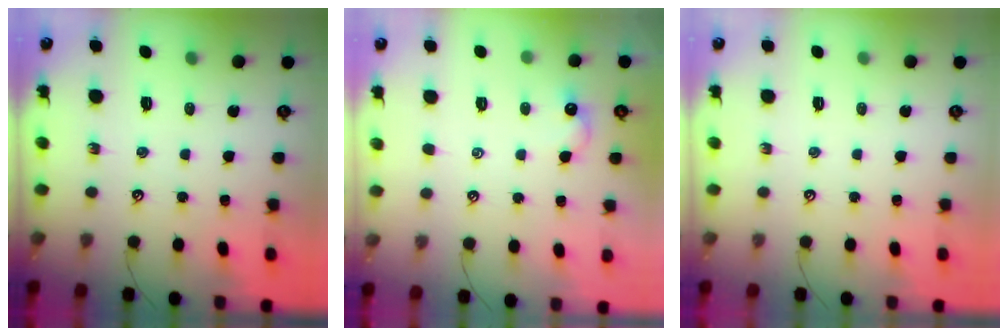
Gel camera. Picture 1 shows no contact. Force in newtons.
{"total": 1.1, "press": 0.9, "slide": 0.5}
{"total": 0.0}